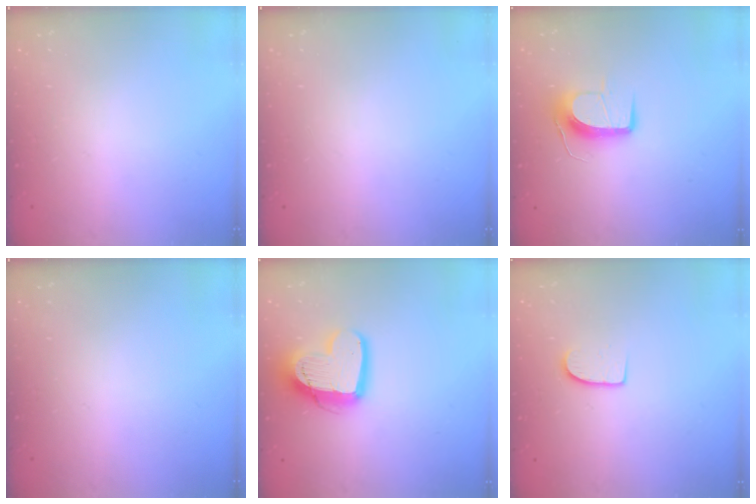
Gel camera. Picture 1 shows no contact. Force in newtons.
{"total": 0.0}
{"total": 10.2, "press": 10.2, "slide": 0.0}
{"total": 0.0}
{"total": 15.5, "press": 15.4, "slide": 1.4}
{"total": 7.3, "press": 7.3, "slide": 0.6}